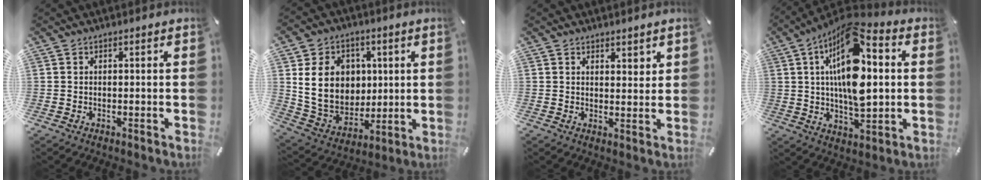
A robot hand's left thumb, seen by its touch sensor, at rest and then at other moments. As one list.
[{"total": 15.3, "force": [3.3, 13.1, 7.2], "torque": [-0.138, -0.004, 0.069]}, {"total": 2.9, "force": [2.4, 1.6, 0.3], "torque": [0.006, -0.014, 0.041]}, {"total": 19.8, "force": [4.9, 9.6, 16.5], "torque": [-0.305, -0.018, 0.073]}]